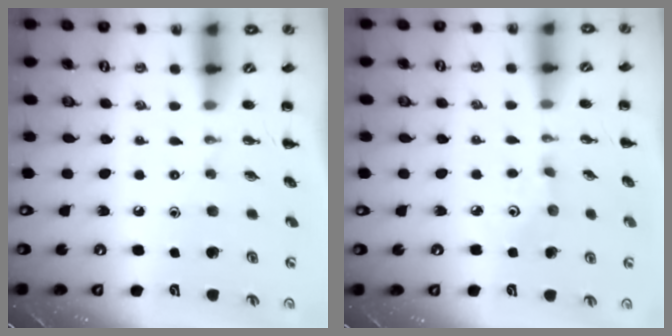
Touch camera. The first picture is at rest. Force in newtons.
{"total": 2.8, "press": 2.7, "slide": 0.8}